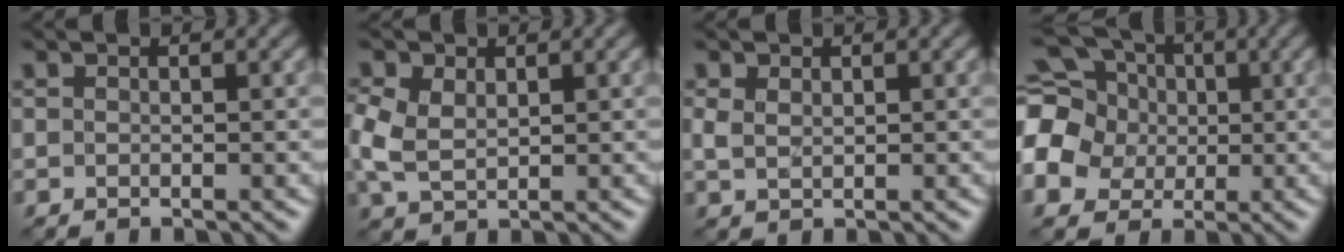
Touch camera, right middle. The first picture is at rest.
{"total": 4.6, "force": [0.8, 3.3, 3.2], "torque": [-0.098, 0.006, 0.017]}
{"total": 1.6, "force": [0.7, 1.1, 1.0], "torque": [-0.026, 0.003, 0.016]}
{"total": 14.0, "force": [2.1, 12.1, 6.8], "torque": [-0.184, 0.028, 0.001]}